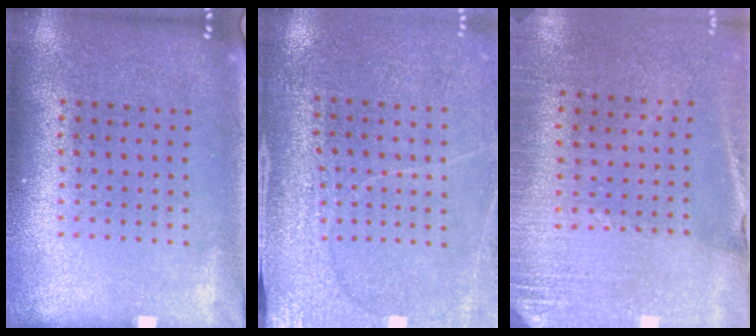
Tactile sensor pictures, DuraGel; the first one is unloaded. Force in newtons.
{"total": 2.9, "press": 2.9, "slide": 0.2}
{"total": 2.6, "press": 2.5, "slide": 0.8}